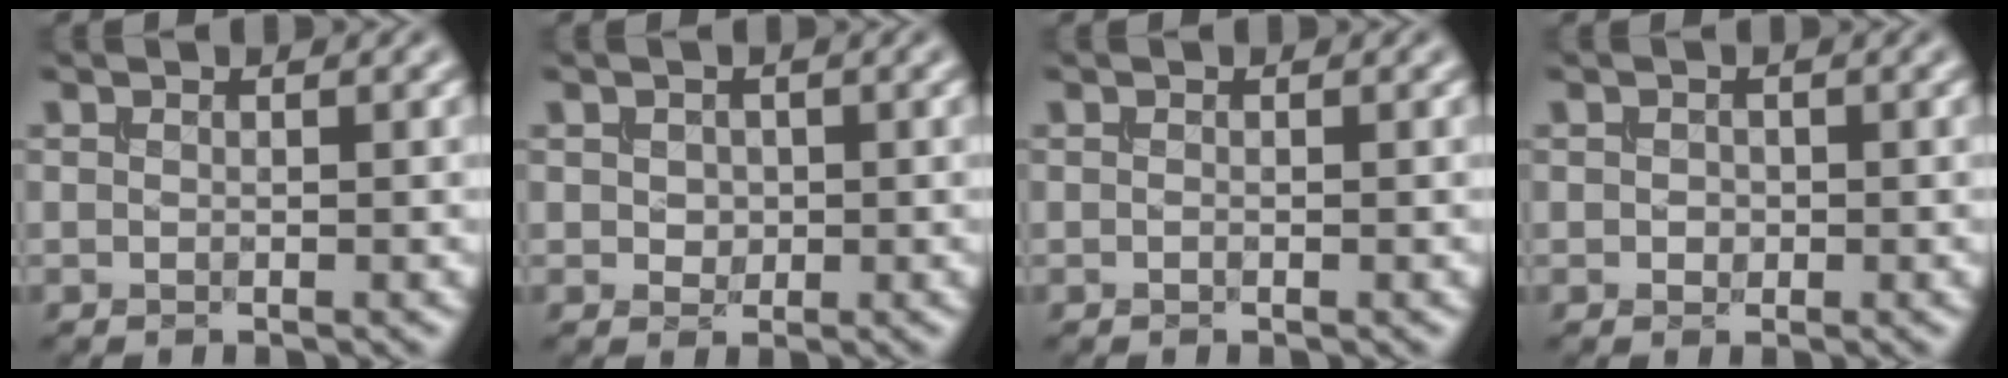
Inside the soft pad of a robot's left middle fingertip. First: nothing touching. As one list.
[{"total": 1.2, "force": [0.1, 1.0, 0.6], "torque": [-0.016, 0.001, 0.001]}, {"total": 0.0}, {"total": 0.7, "force": [-0.1, 0.7, 0.3], "torque": [-0.007, -0.001, -0.005]}]